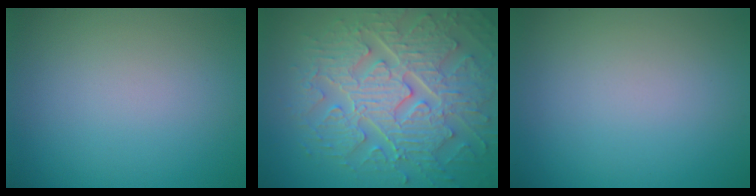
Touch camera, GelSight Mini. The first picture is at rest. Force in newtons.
{"total": 9.1, "press": 6.6, "slide": 6.2}
{"total": 0.0}